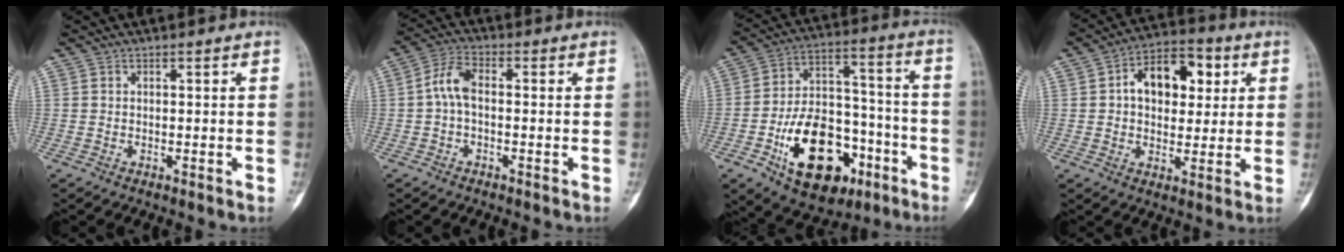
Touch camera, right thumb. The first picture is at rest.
{"total": 5.2, "force": [-0.4, 2.7, 4.5], "torque": [-0.092, 0.017, -0.017]}
{"total": 21.9, "force": [-9.6, 13.0, 14.7], "torque": [-0.209, 0.070, -0.143]}
{"total": 12.8, "force": [3.1, 8.4, 9.2], "torque": [-0.099, 0.012, 0.041]}